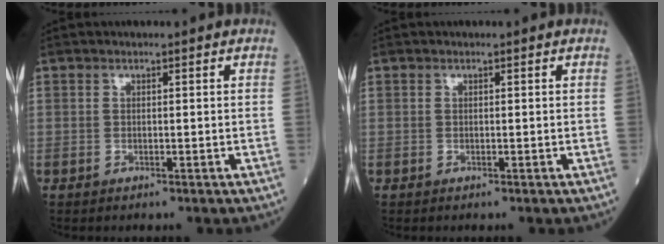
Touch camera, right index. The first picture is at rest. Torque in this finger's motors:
{"motor_torque": [0.03, 0.01, 0.00, 0.00]}